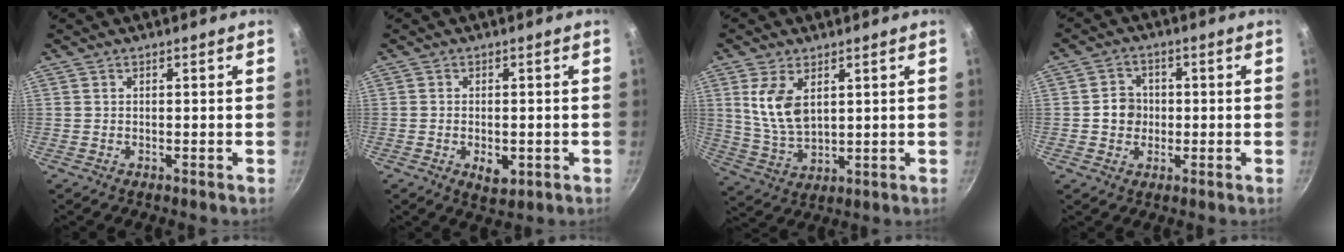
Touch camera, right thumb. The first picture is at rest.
{"total": 4.5, "force": [-1.3, 2.5, 3.4], "torque": [-0.045, 0.000, -0.012]}
{"total": 9.4, "force": [3.2, 5.2, 7.1], "torque": [-0.133, -0.028, 0.073]}
{"total": 5.0, "force": [-0.3, 4.6, 2.1], "torque": [-0.003, 0.009, -0.010]}